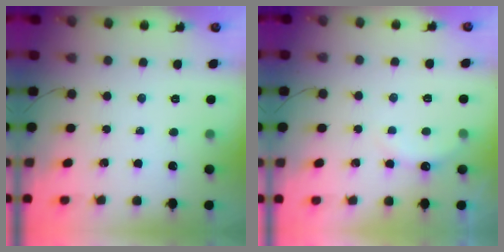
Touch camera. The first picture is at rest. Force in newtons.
{"total": 3.5, "press": 3.4, "slide": 1.0}